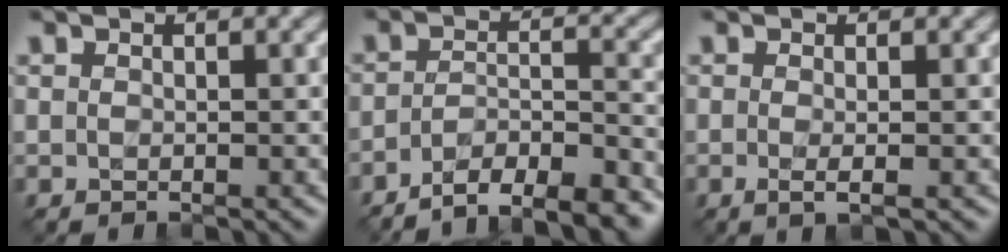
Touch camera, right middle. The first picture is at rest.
{"total": 7.9, "force": [-6.5, 1.8, 4.0], "torque": [-0.054, -0.004, -0.101]}
{"total": 1.4, "force": [-0.4, 0.3, 1.3], "torque": [-0.019, -0.007, -0.007]}